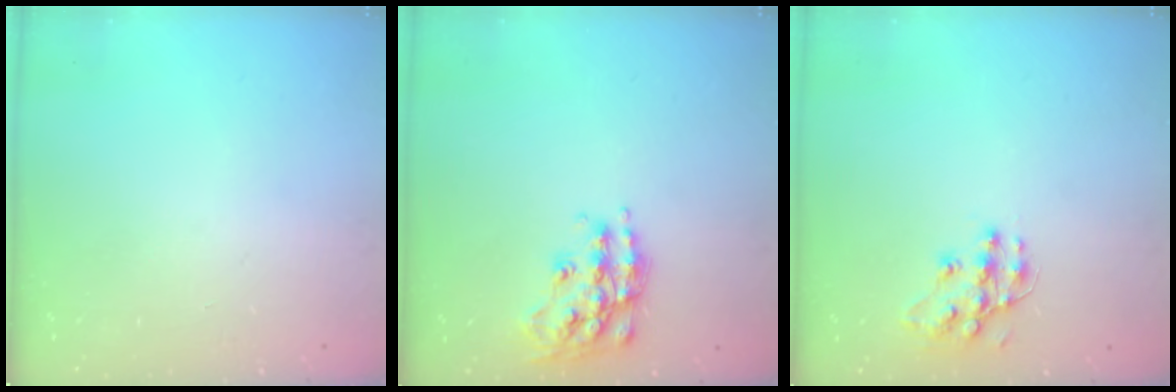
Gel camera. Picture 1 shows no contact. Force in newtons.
{"total": 16.6, "press": 16.5, "slide": 1.0}
{"total": 11.3, "press": 11.3, "slide": 0.2}